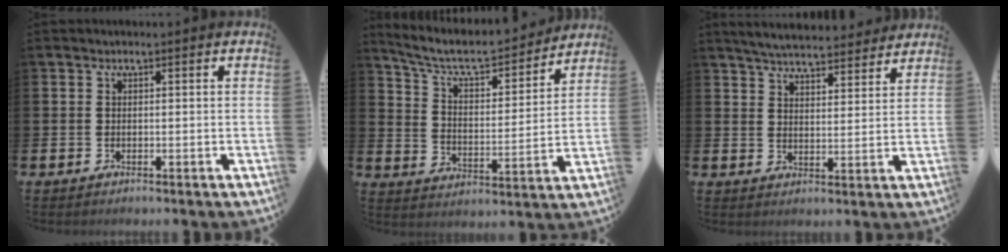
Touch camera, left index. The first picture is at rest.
{"total": 7.5, "force": [6.7, 2.1, 2.5], "torque": [-0.085, -0.047, 0.112]}
{"total": 5.7, "force": [5.6, 0.7, 0.9], "torque": [-0.031, -0.034, 0.099]}